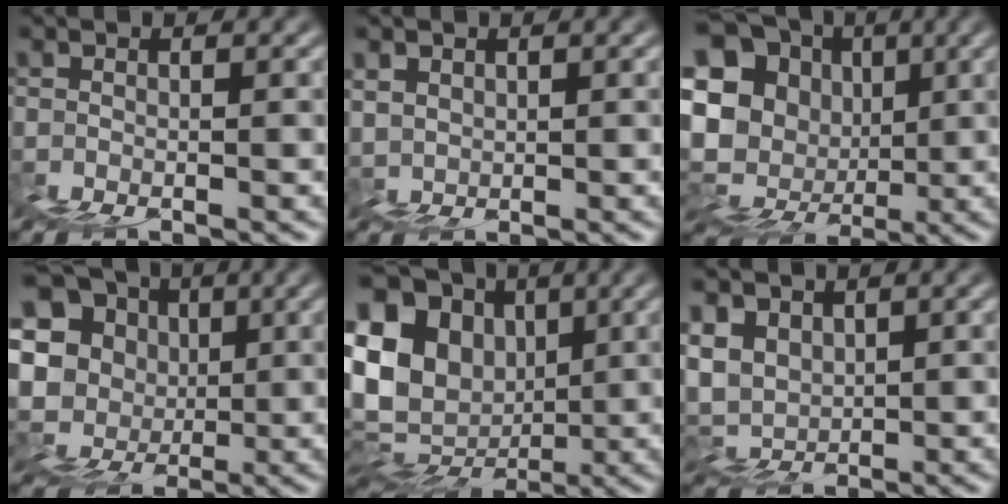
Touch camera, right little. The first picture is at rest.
{"total": 1.9, "force": [1.6, 0.8, -0.5], "torque": [0.023, 0.006, 0.040]}
{"total": 16.5, "force": [3.8, 15.4, 4.6], "torque": [-0.142, 0.011, 0.064]}
{"total": 15.3, "force": [6.5, 13.1, 4.5], "torque": [-0.143, 0.042, 0.113]}
{"total": 15.6, "force": [4.6, 12.9, 7.6], "torque": [-0.163, 0.036, 0.083]}
{"total": 6.6, "force": [4.9, 4.2, 1.2], "torque": [-0.031, 0.028, 0.089]}